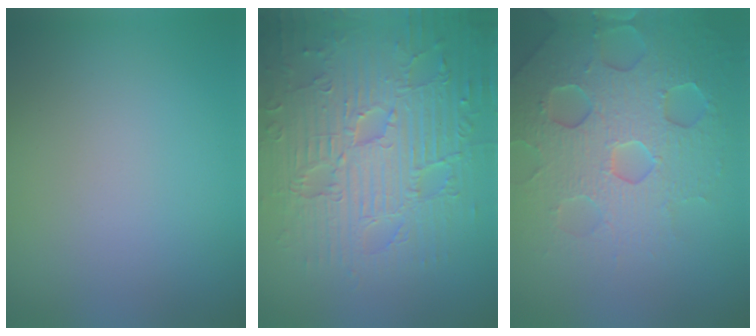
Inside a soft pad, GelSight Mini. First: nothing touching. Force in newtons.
{"total": 9.6, "press": 7.0, "slide": 6.6}
{"total": 7.3, "press": 7.2, "slide": 1.5}